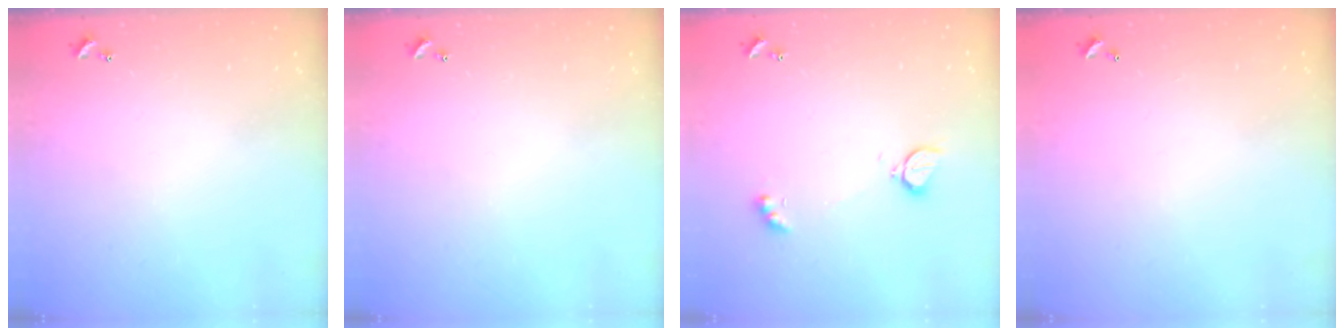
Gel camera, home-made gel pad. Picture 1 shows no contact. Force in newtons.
{"total": 0.0}
{"total": 2.8, "press": 2.7, "slide": 0.6}
{"total": 2.9, "press": 2.9, "slide": 0.1}